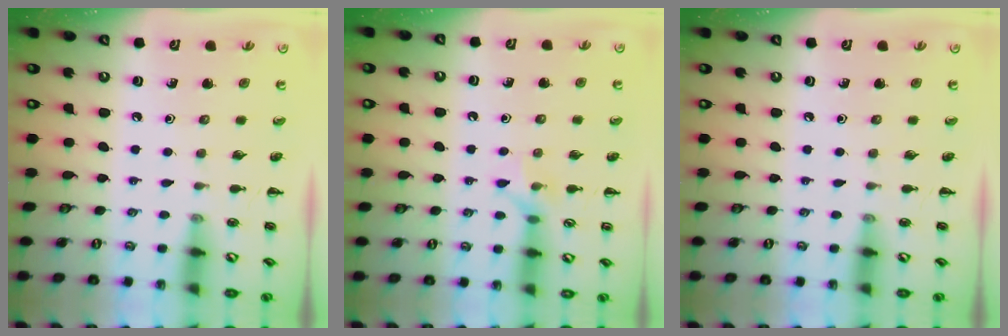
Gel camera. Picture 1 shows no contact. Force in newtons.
{"total": 6.4, "press": 6.3, "slide": 0.9}
{"total": 0.0}